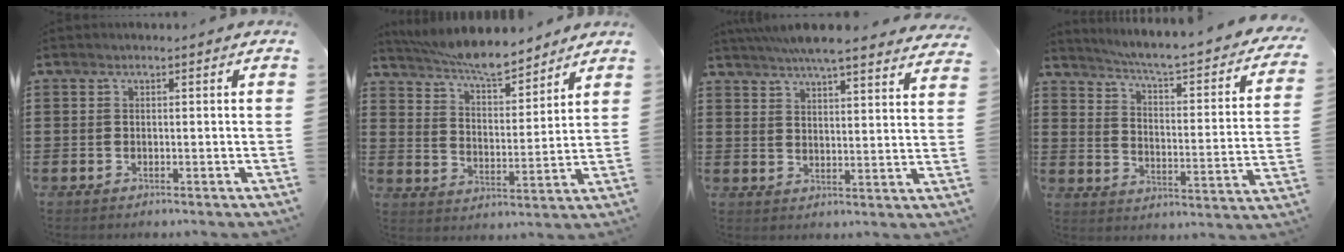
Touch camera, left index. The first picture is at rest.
{"total": 7.1, "force": [6.6, 0.6, 2.5], "torque": [-0.075, -0.030, 0.118]}
{"total": 6.2, "force": [5.8, 0.1, 2.3], "torque": [-0.065, -0.023, 0.104]}
{"total": 4.2, "force": [3.6, -0.7, 2.0], "torque": [-0.060, -0.040, 0.048]}